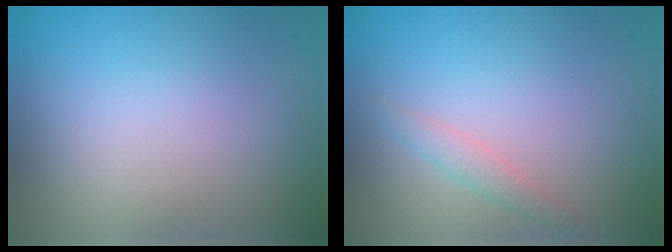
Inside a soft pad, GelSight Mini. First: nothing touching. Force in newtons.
{"total": 1.3, "press": 1.3, "slide": 0.1}